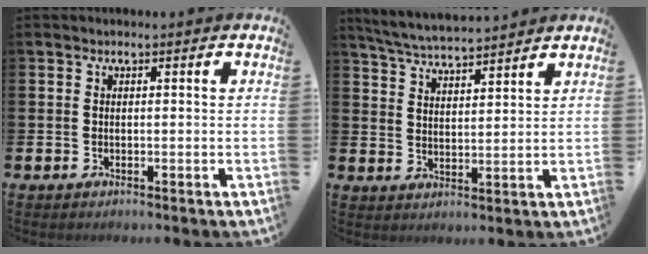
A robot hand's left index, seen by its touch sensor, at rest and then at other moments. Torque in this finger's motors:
{"motor_torque": [0.05, -0.19, 0.44, 0.16]}